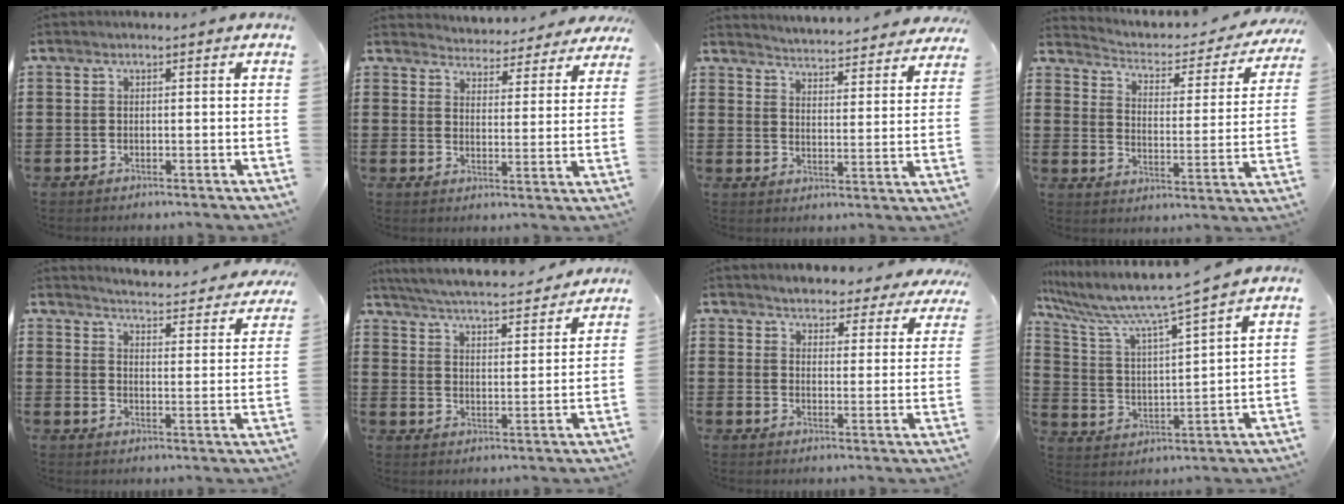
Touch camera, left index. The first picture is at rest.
{"total": 4.1, "force": [4.1, 0.2, -0.2], "torque": [-0.011, -0.033, 0.069]}
{"total": 4.1, "force": [4.0, -0.5, -0.1], "torque": [-0.020, -0.035, 0.067]}
{"total": 2.3, "force": [1.8, 1.0, 0.9], "torque": [-0.035, -0.023, 0.019]}
{"total": 3.9, "force": [3.8, -0.6, 0.5], "torque": [-0.022, -0.041, 0.058]}
{"total": 5.6, "force": [5.4, -0.2, 1.4], "torque": [-0.052, -0.040, 0.090]}
{"total": 3.8, "force": [3.8, 0.5, -0.1], "torque": [-0.021, -0.018, 0.065]}
{"total": 8.1, "force": [6.9, -0.1, 4.3], "torque": [-0.115, -0.047, 0.109]}